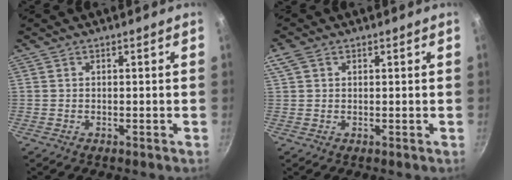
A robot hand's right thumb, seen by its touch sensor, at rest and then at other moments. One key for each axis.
{"total": 3.3, "fx": 1.5, "fy": 2.3, "fz": 1.9, "tx": -0.037, "ty": 0.008, "tz": 0.029}